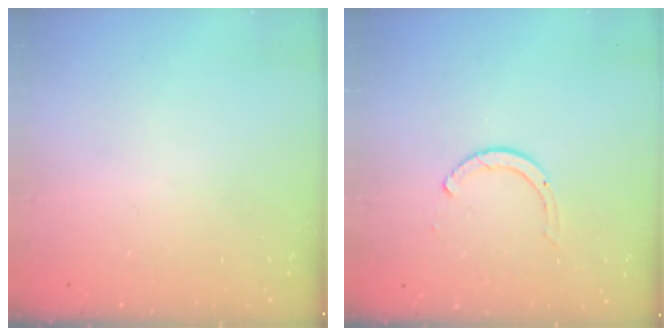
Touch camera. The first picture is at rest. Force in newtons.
{"total": 2.6, "press": 2.6, "slide": 0.3}